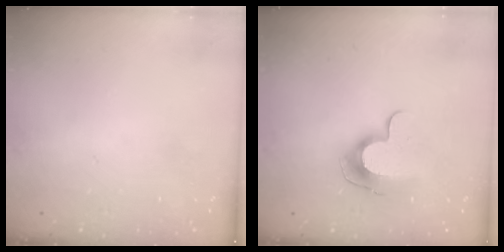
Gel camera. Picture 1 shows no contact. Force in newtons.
{"total": 10.2, "press": 10.2, "slide": 0.1}